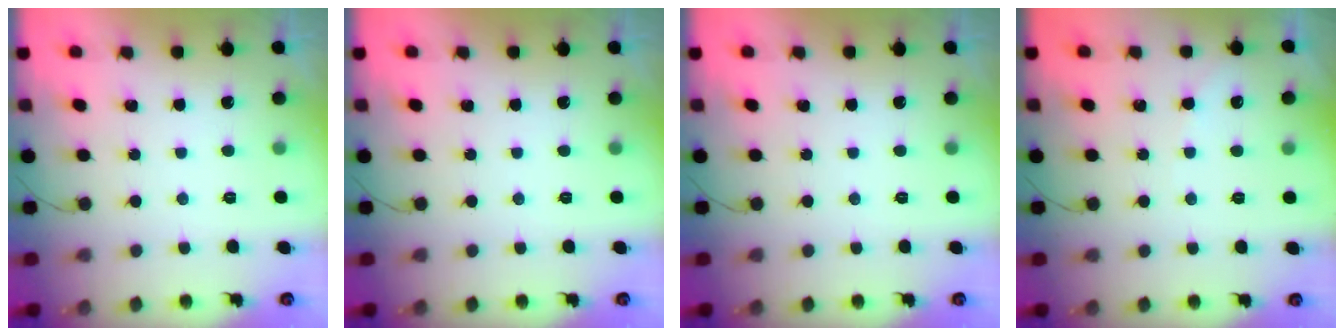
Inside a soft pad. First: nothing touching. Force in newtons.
{"total": 0.0}
{"total": 0.0}
{"total": 4.0, "press": 3.9, "slide": 0.5}